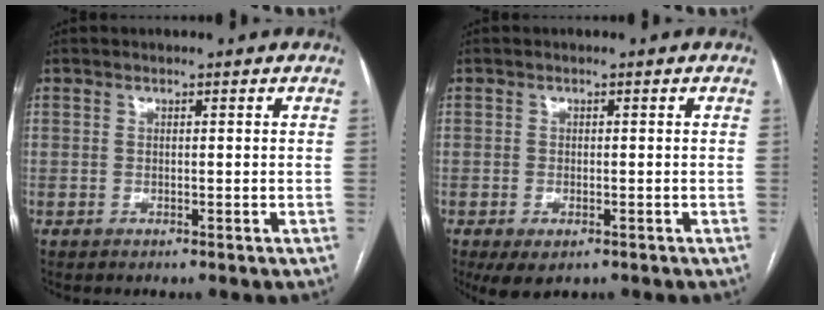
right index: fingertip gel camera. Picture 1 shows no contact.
{"total": 3.6, "force": [-2.0, 1.7, 2.5], "torque": [-0.042, -0.006, -0.021]}